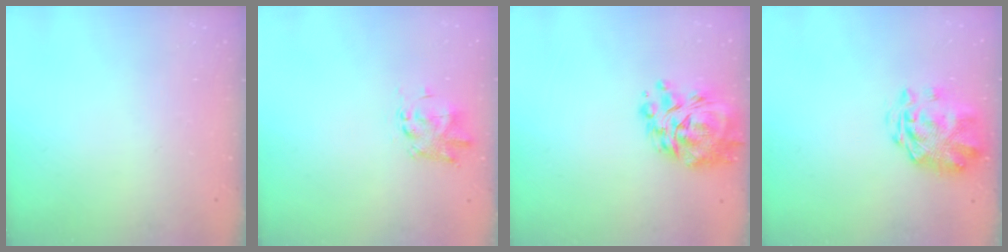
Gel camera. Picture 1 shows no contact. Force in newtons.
{"total": 2.4, "press": 2.4, "slide": 0.1}
{"total": 12.2, "press": 11.5, "slide": 4.0}
{"total": 3.2, "press": 2.8, "slide": 1.5}